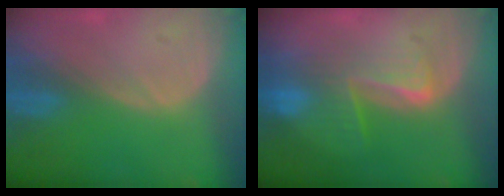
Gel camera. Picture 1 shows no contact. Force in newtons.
{"total": 6.7, "press": 6.5, "slide": 1.4}